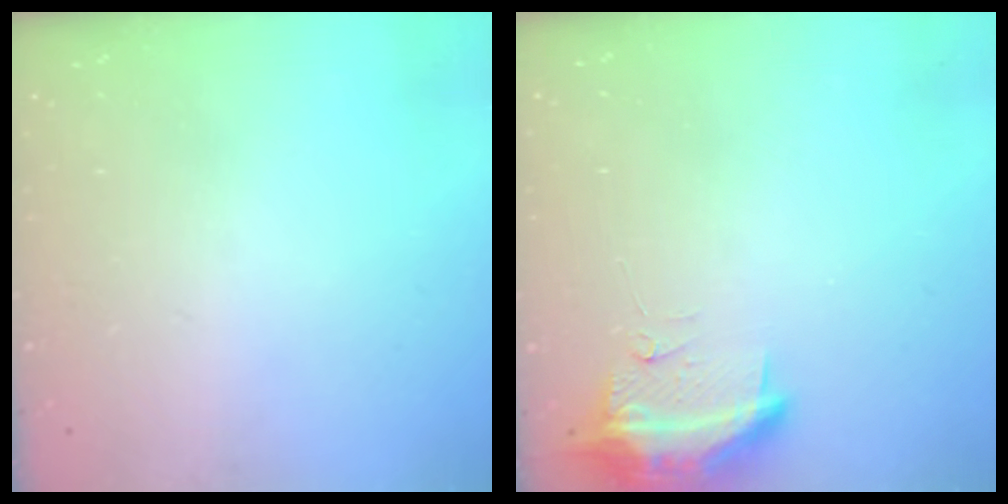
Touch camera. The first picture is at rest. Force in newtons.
{"total": 10.0, "press": 9.9, "slide": 1.7}